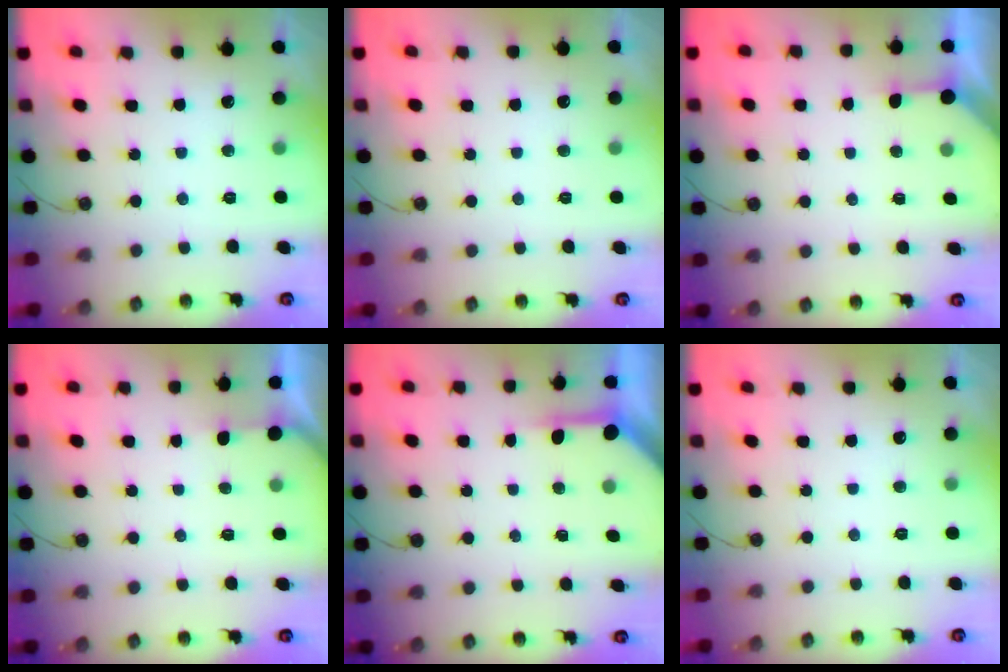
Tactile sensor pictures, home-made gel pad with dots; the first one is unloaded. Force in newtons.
{"total": 0.0}
{"total": 2.2, "press": 2.2, "slide": 0.3}
{"total": 1.9, "press": 1.9, "slide": 0.2}
{"total": 3.9, "press": 3.9, "slide": 0.4}
{"total": 0.0}